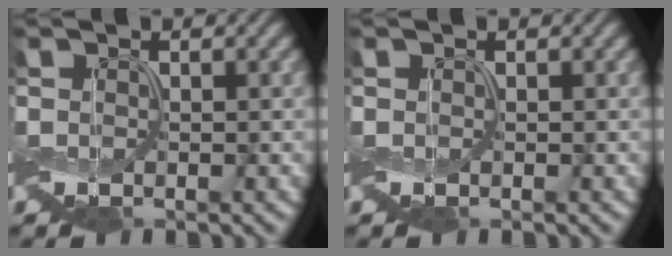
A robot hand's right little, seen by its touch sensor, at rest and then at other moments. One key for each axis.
{"total": 0.0}